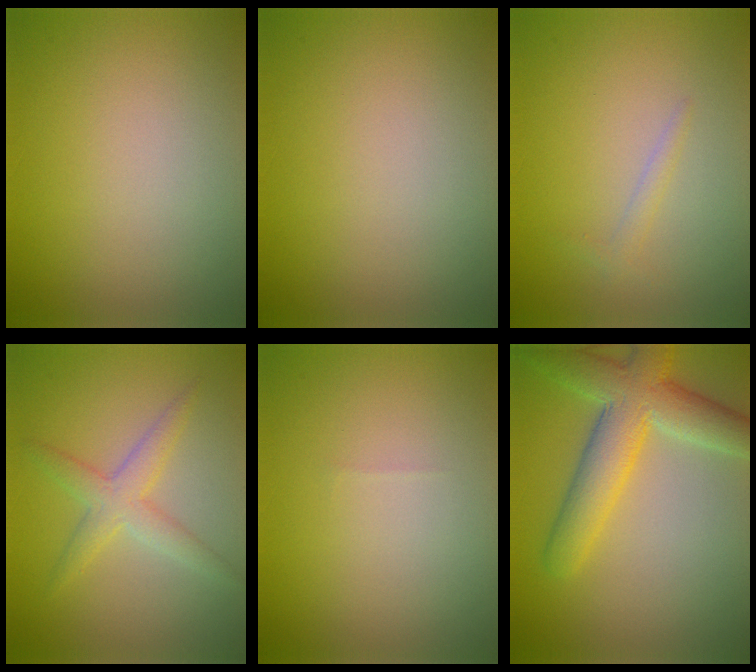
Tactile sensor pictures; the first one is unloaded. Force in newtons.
{"total": 0.0}
{"total": 1.0, "press": 1.0, "slide": 0.1}
{"total": 2.9, "press": 2.9, "slide": 0.0}
{"total": 0.0}
{"total": 6.7, "press": 6.7, "slide": 0.5}